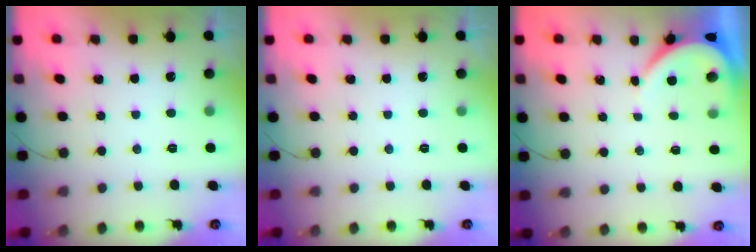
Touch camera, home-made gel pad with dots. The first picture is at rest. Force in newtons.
{"total": 0.0}
{"total": 3.4, "press": 3.4, "slide": 0.5}